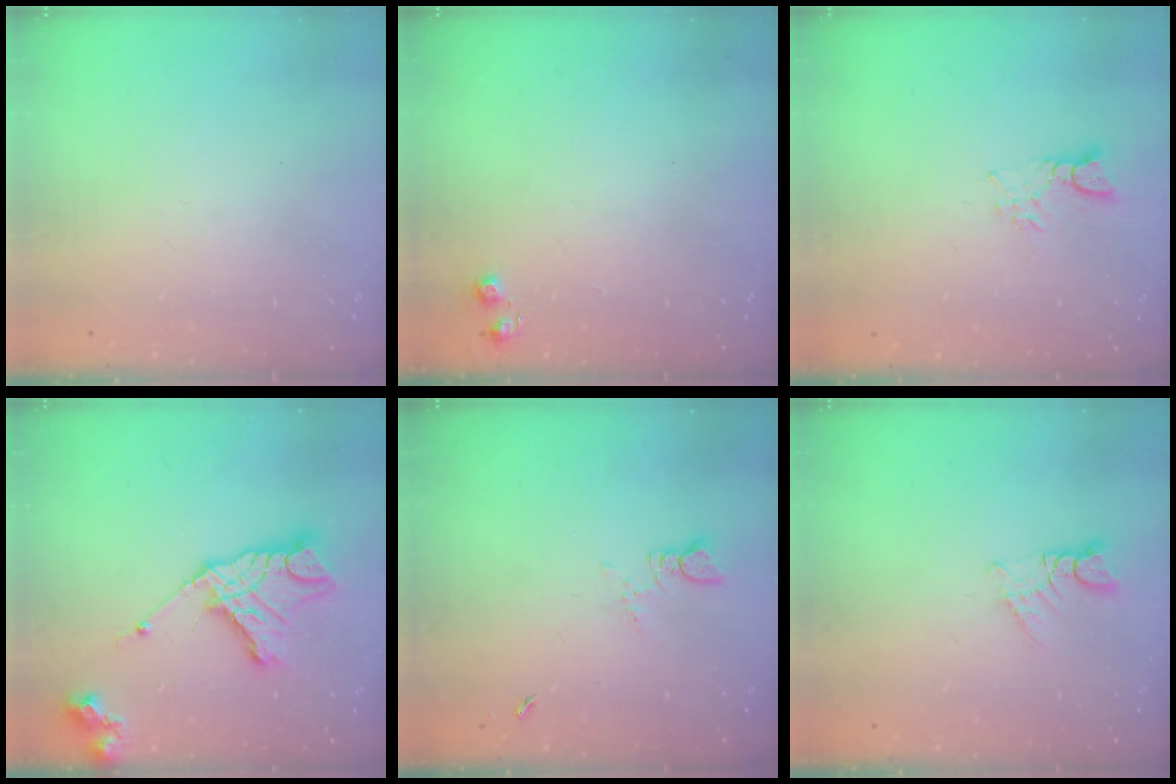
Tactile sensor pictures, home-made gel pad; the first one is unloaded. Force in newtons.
{"total": 5.2, "press": 5.2, "slide": 0.6}
{"total": 3.5, "press": 3.5, "slide": 0.1}
{"total": 16.2, "press": 16.1, "slide": 1.4}
{"total": 1.3, "press": 1.2, "slide": 0.1}
{"total": 1.1, "press": 1.1, "slide": 0.1}